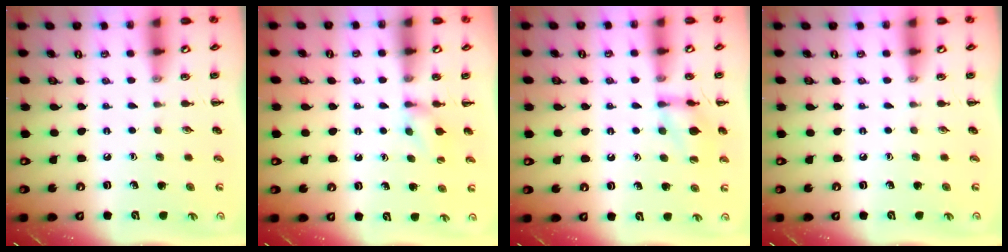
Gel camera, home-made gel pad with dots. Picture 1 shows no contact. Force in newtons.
{"total": 5.4, "press": 5.1, "slide": 1.8}
{"total": 11.9, "press": 11.9, "slide": 0.9}
{"total": 0.0}